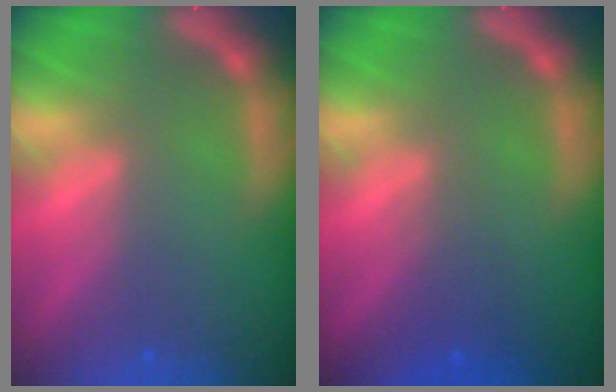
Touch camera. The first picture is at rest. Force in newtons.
{"total": 1.9}